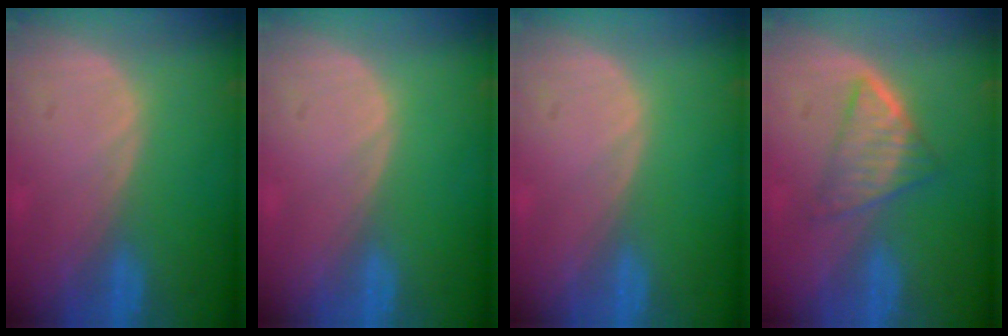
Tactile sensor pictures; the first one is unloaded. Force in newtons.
{"total": 0.0}
{"total": 0.0}
{"total": 5.3, "press": 5.1, "slide": 1.6}